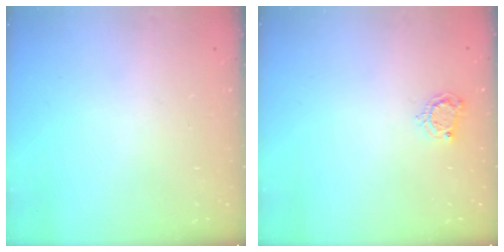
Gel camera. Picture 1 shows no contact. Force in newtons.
{"total": 5.2, "press": 5.1, "slide": 0.6}